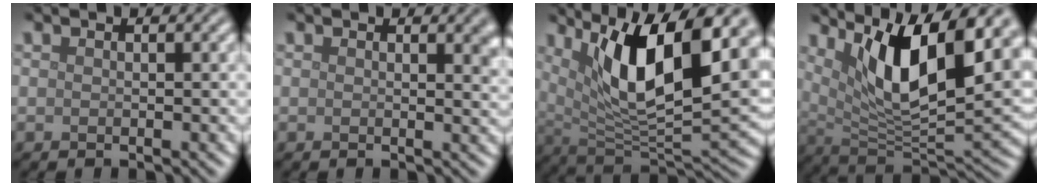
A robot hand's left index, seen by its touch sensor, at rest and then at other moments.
{"total": 1.4, "force": [0.7, 0.4, 1.1], "torque": [-0.006, -0.002, 0.011]}
{"total": 13.0, "force": [4.8, 4.6, 11.2], "torque": [-0.174, -0.005, 0.085]}
{"total": 12.2, "force": [5.4, 3.9, 10.3], "torque": [-0.161, -0.006, 0.097]}